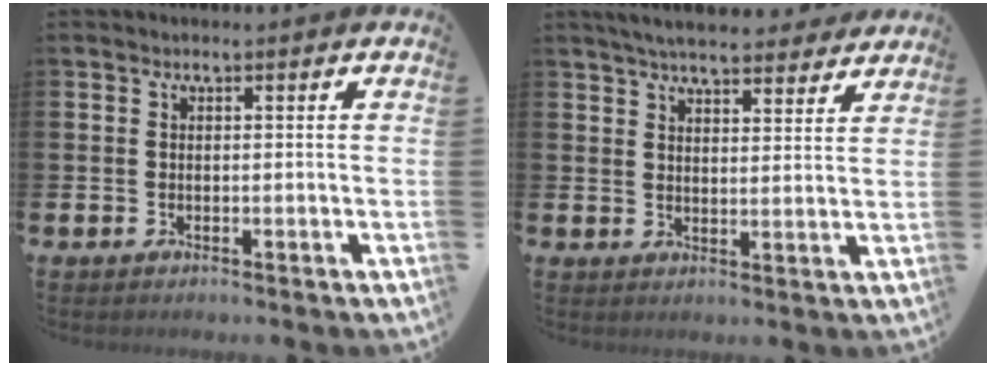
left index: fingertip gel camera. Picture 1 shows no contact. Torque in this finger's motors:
{"motor_torque": [0.84, -1.30, -0.03, 0.14]}